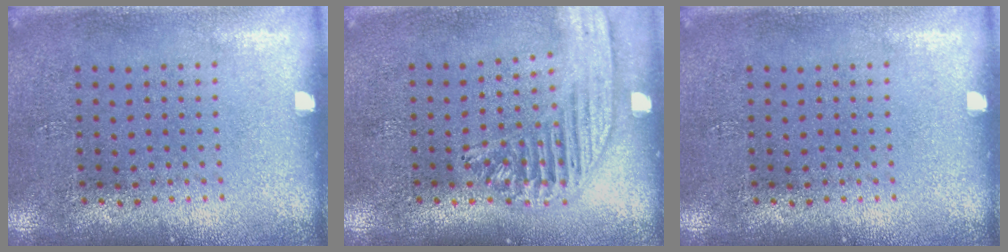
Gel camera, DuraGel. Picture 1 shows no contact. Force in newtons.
{"total": 1.7, "press": 1.5, "slide": 0.7}
{"total": 0.0}